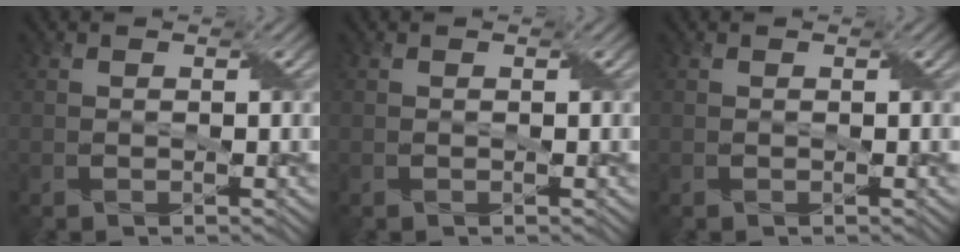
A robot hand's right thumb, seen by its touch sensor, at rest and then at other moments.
{"total": 0.0}
{"total": 0.0}